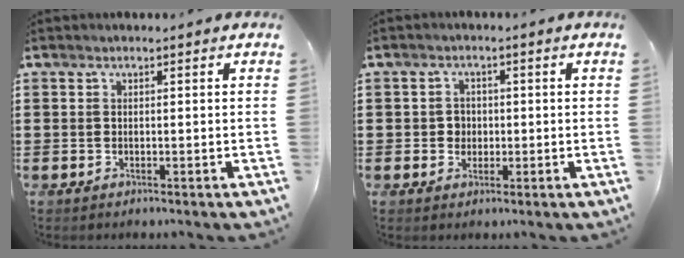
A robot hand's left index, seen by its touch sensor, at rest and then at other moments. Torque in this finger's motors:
{"motor_torque": [-0.06, 0.24, 0.00, 0.00]}